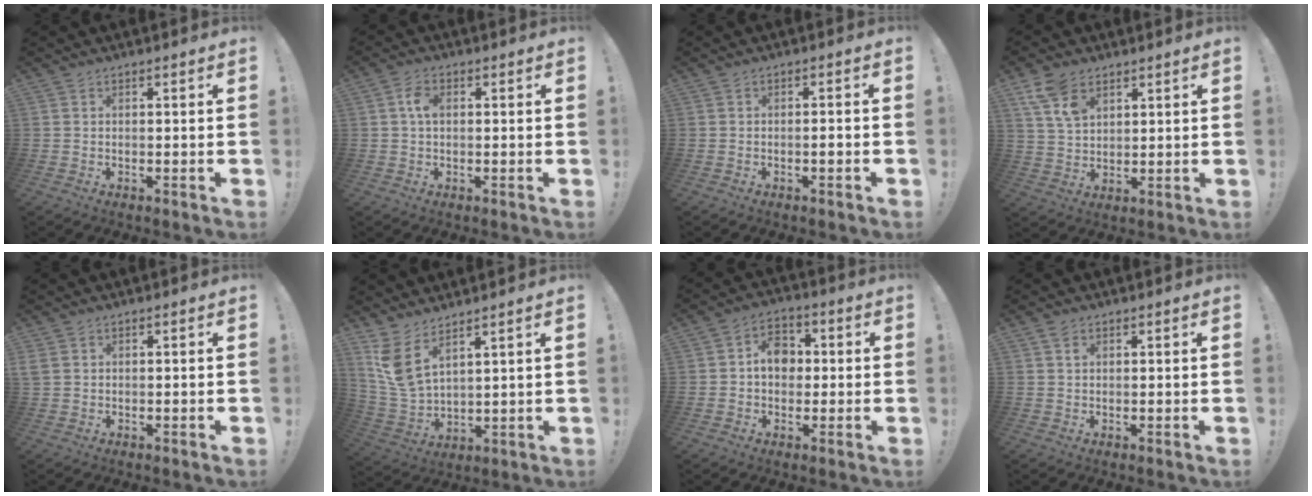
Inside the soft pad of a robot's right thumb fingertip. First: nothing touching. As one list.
[{"total": 4.5, "force": [0.8, 2.7, 3.4], "torque": [-0.056, 0.005, 0.013]}, {"total": 1.8, "force": [-0.9, -0.4, 1.5], "torque": [-0.025, -0.001, -0.015]}, {"total": 9.2, "force": [5.4, 5.6, 5.0], "torque": [-0.089, -0.015, 0.106]}, {"total": 1.7, "force": [0.6, 1.2, 1.1], "torque": [-0.021, 0.005, 0.013]}, {"total": 9.0, "force": [6.1, 3.3, 5.7], "torque": [-0.118, -0.047, 0.122]}, {"total": 8.9, "force": [0.6, 7.1, 5.4], "torque": [-0.067, 0.009, 0.011]}, {"total": 1.4, "force": [0.8, 0.9, 0.7], "torque": [-0.009, 0.000, 0.015]}]